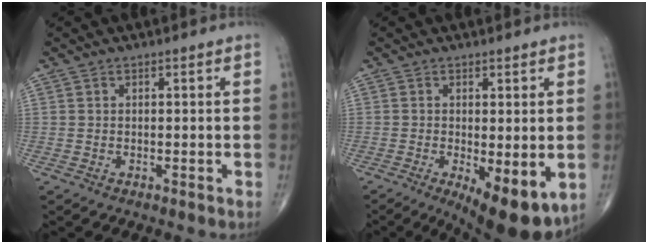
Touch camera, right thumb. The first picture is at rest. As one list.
[{"total": 10.4, "force": [-2.9, 3.5, 9.3], "torque": [-0.125, -0.023, -0.034]}]